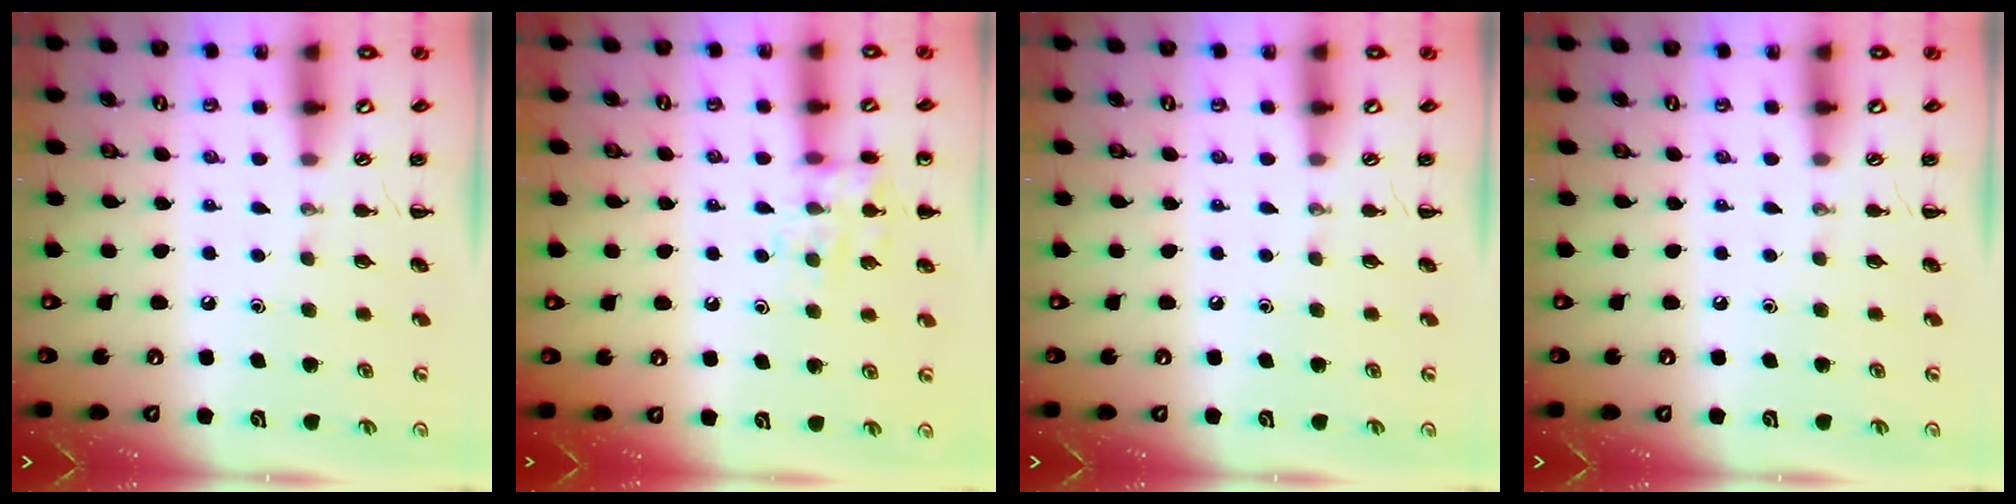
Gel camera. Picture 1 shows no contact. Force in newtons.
{"total": 10.1, "press": 10.1, "slide": 0.6}
{"total": 0.0}
{"total": 0.0}